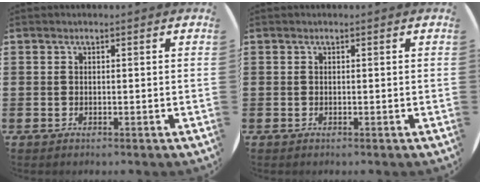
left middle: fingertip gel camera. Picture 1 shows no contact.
{"total": 0.0}